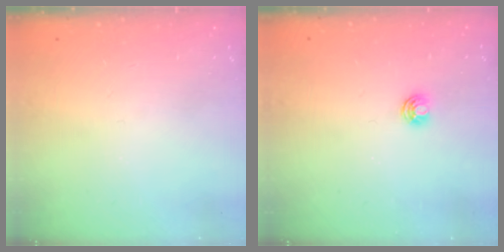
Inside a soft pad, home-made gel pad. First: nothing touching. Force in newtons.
{"total": 4.2, "press": 4.2, "slide": 0.6}